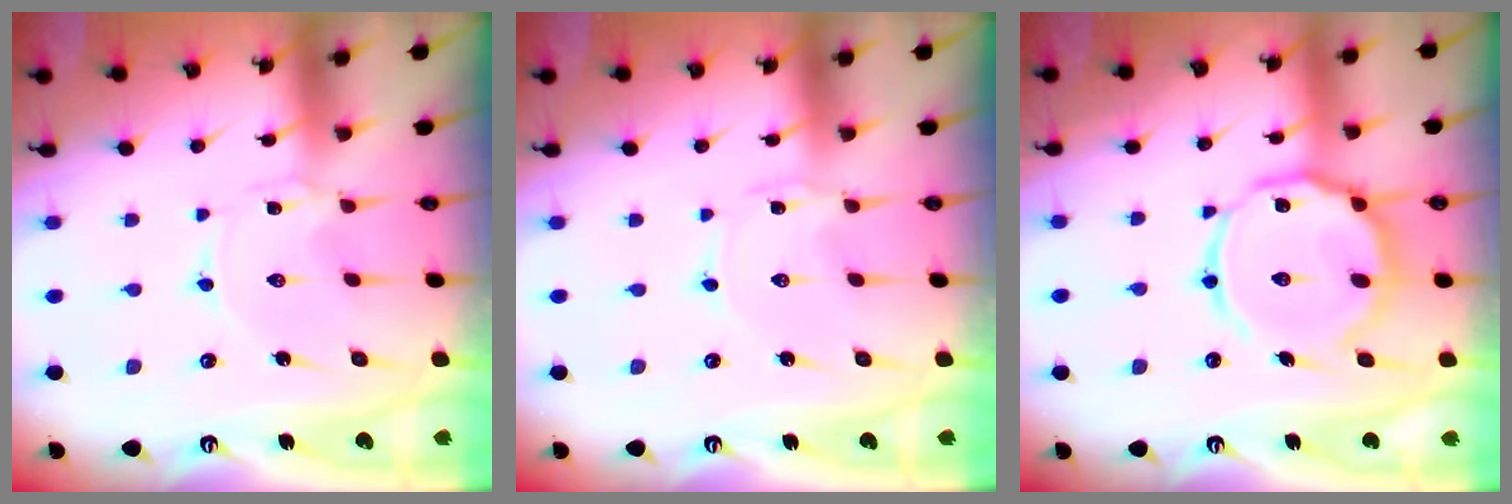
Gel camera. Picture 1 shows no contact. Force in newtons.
{"total": 0.0}
{"total": 15.2, "press": 15.2, "slide": 1.3}